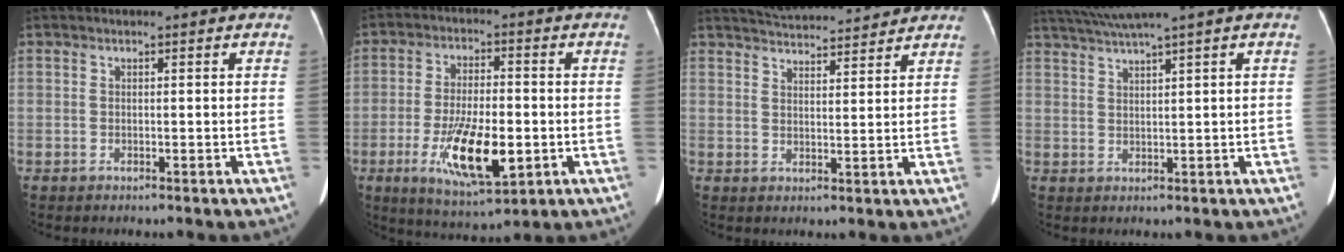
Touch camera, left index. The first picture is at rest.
{"total": 12.0, "force": [-3.3, 3.6, 10.9], "torque": [-0.206, -0.016, -0.051]}
{"total": 10.9, "force": [10.5, 1.0, 2.7], "torque": [-0.050, 0.021, 0.147]}
{"total": 5.0, "force": [3.9, -1.6, 2.7], "torque": [-0.060, 0.012, 0.080]}